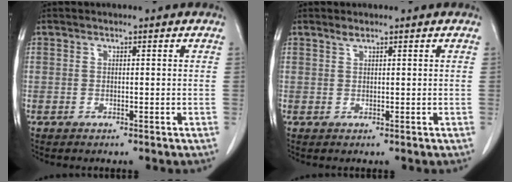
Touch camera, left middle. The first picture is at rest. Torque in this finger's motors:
{"motor_torque": [0.38, -0.28, -0.08, -0.01]}